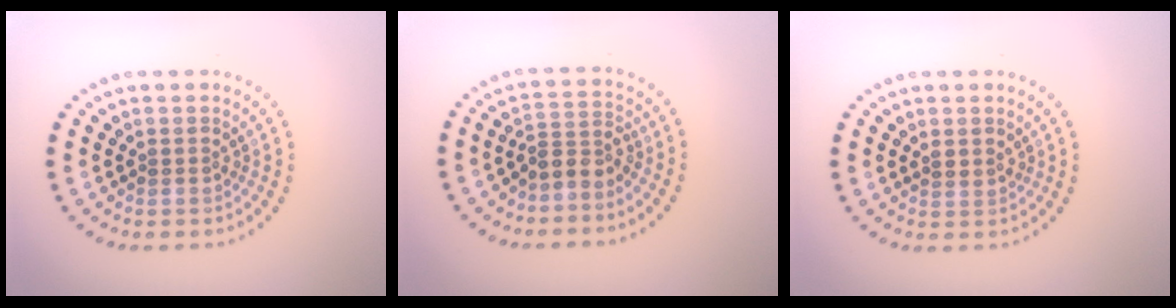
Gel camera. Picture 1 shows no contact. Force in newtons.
{"total": 2.5, "press": 1.9, "slide": 1.6}
{"total": 0.8, "press": 0.6, "slide": 0.5}